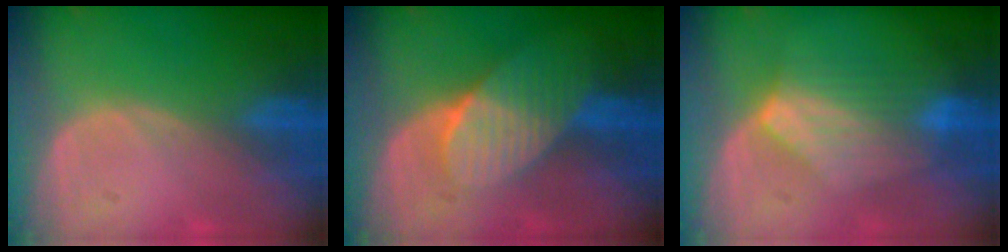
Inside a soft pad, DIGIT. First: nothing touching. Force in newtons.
{"total": 7.7, "press": 6.9, "slide": 3.4}
{"total": 6.8, "press": 6.7, "slide": 1.1}